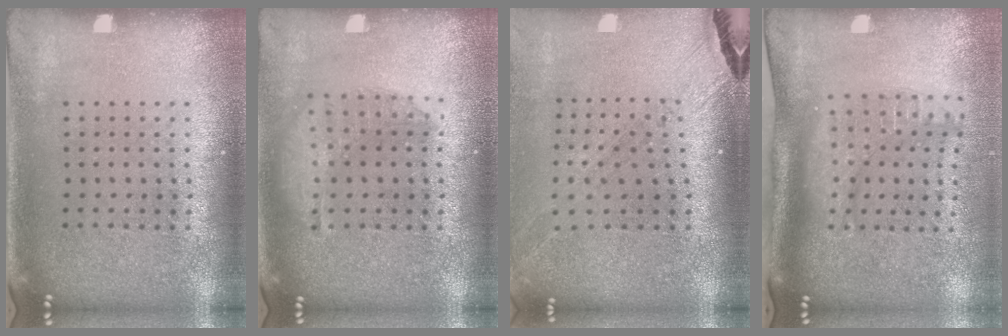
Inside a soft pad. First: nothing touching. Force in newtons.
{"total": 1.4, "press": 1.3, "slide": 0.6}
{"total": 1.5, "press": 1.5, "slide": 0.4}
{"total": 2.2, "press": 1.7, "slide": 1.5}